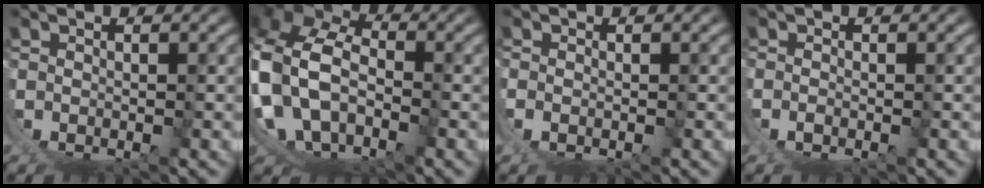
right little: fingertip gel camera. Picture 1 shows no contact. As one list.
[{"total": 16.8, "force": [1.3, 14.3, 8.7], "torque": [-0.256, -0.048, 0.016]}, {"total": 0.8, "force": [0.4, 0.2, 0.7], "torque": [-0.021, -0.003, 0.010]}, {"total": 1.0, "force": [0.2, 0.6, 0.8], "torque": [-0.020, -0.001, 0.005]}]